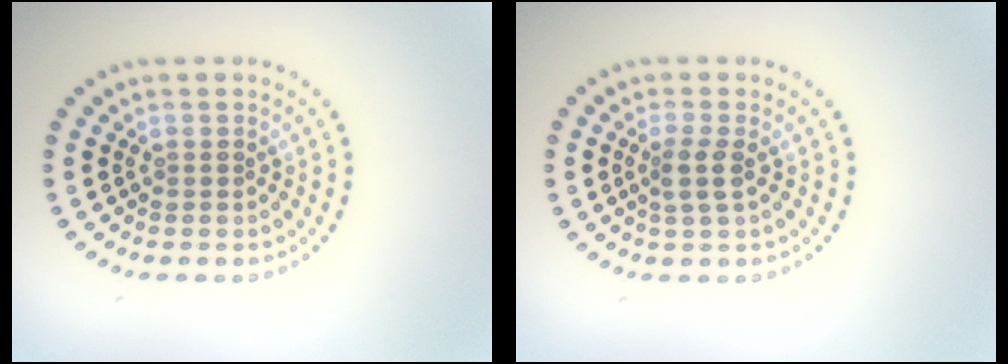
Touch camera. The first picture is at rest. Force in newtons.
{"total": 1.7, "press": 1.5, "slide": 0.8}